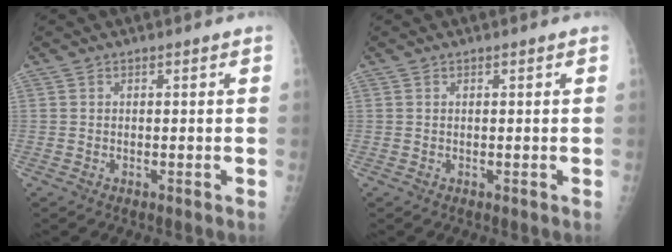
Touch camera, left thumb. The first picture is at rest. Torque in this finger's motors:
{"motor_torque": [-0.02, -0.05, -0.01, 0.01, -0.01]}